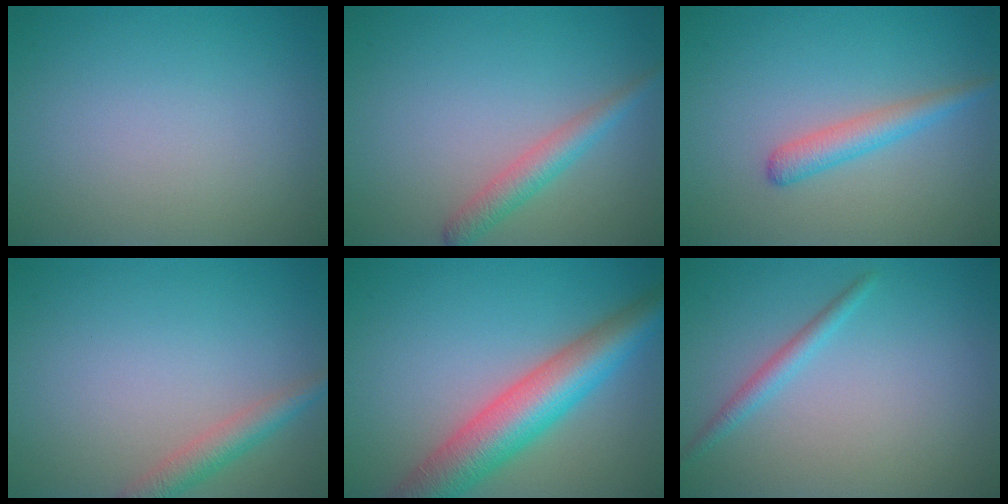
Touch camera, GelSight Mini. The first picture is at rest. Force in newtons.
{"total": 2.5, "press": 2.5, "slide": 0.1}
{"total": 2.4, "press": 2.3, "slide": 0.1}
{"total": 2.6, "press": 2.6, "slide": 0.2}
{"total": 8.0, "press": 8.0, "slide": 0.3}
{"total": 1.6, "press": 1.6, "slide": 0.1}